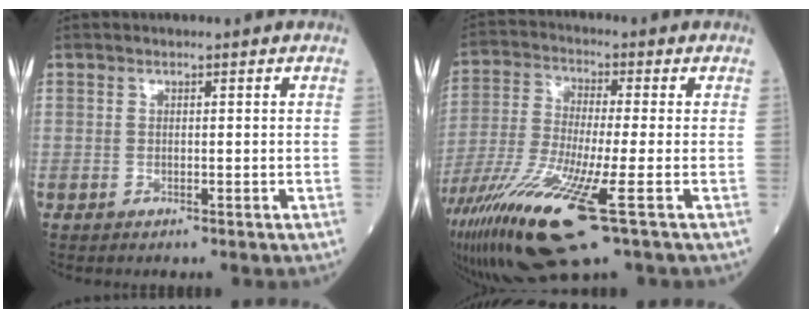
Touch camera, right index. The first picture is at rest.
{"total": 17.1, "force": [-8.1, 1.7, 14.9], "torque": [-0.315, -0.048, -0.150]}